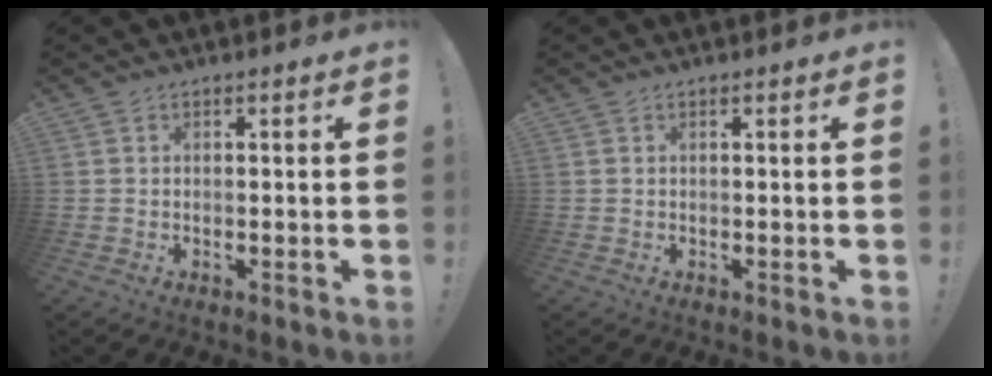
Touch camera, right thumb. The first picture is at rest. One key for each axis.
{"total": 0.0}